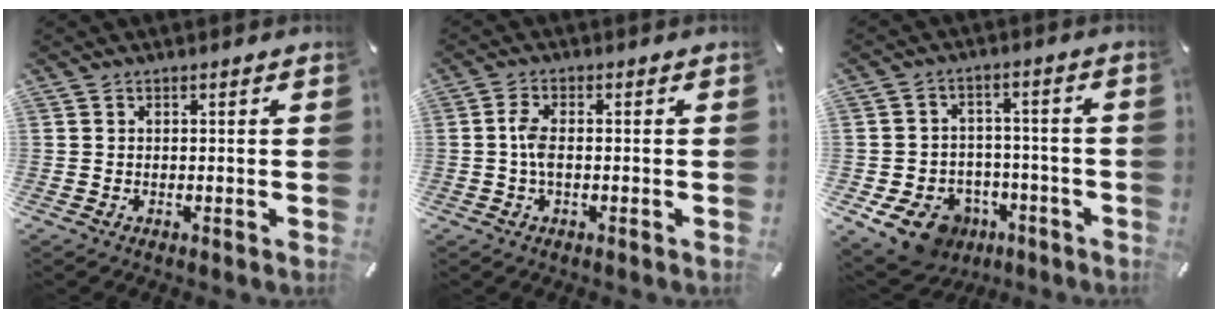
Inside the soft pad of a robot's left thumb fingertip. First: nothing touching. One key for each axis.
{"total": 3.9, "fx": -0.4, "fy": 1.5, "fz": 3.5, "tx": -0.080, "ty": -0.002, "tz": -0.012}
{"total": 11.1, "fx": -6.4, "fy": 8.0, "fz": 4.5, "tx": -0.083, "ty": 0.046, "tz": -0.108}